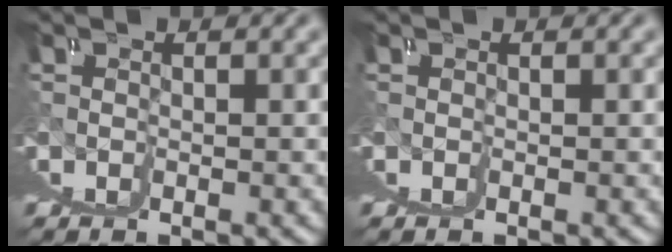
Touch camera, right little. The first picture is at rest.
{"total": 0.0}